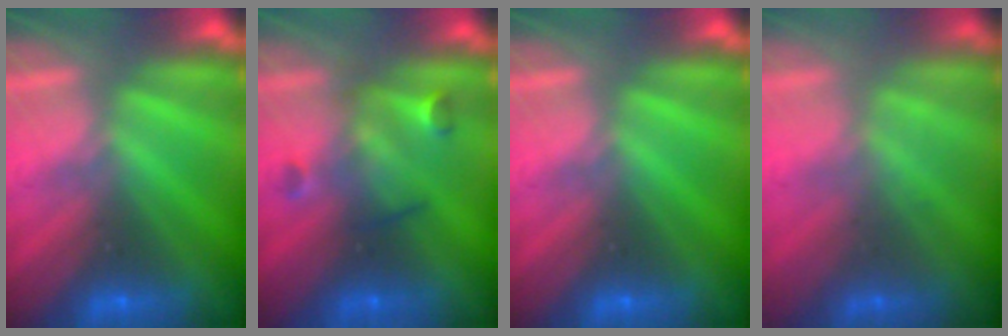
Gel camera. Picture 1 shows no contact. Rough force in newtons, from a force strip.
{"total": 3.2}
{"total": 0.0}
{"total": 1.2}